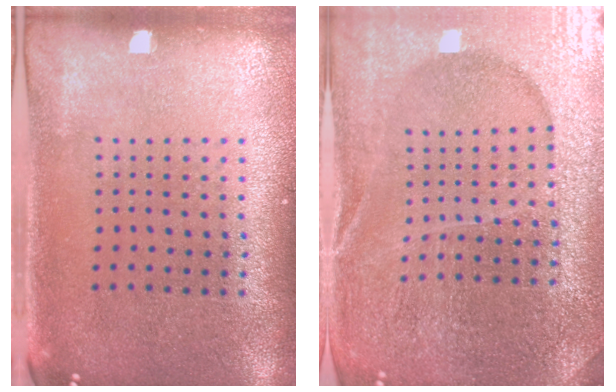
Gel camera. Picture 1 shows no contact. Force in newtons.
{"total": 4.9, "press": 4.5, "slide": 1.8}